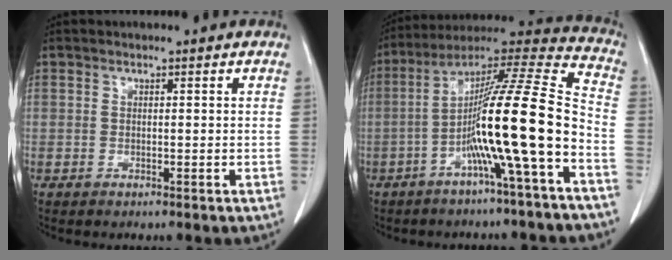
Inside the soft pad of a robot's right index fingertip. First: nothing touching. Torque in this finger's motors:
{"motor_torque": [2.14, 0.00, 0.99, 0.21]}